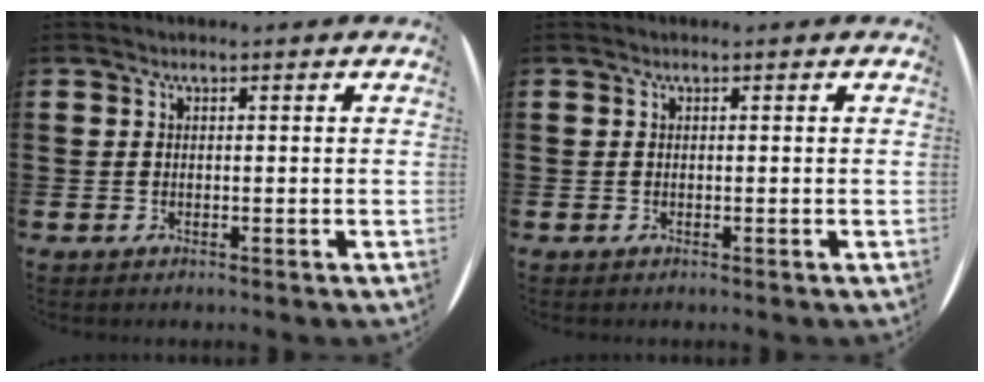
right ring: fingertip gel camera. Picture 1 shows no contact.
{"total": 0.0}